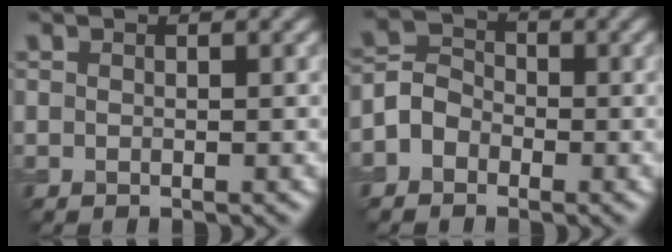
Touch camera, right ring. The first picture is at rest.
{"total": 2.2, "force": [-1.4, 1.7, 0.5], "torque": [-0.014, 0.017, -0.030]}